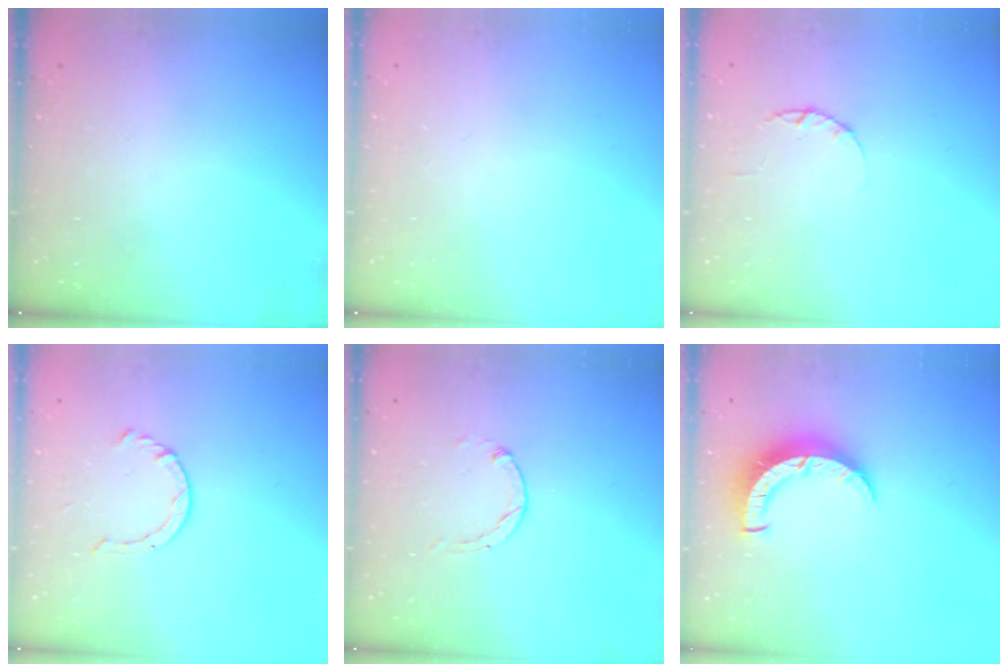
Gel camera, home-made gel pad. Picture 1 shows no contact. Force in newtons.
{"total": 0.0}
{"total": 1.7, "press": 1.7, "slide": 0.3}
{"total": 3.0, "press": 2.9, "slide": 0.3}
{"total": 0.7, "press": 0.6, "slide": 0.2}
{"total": 8.7, "press": 8.7, "slide": 0.9}